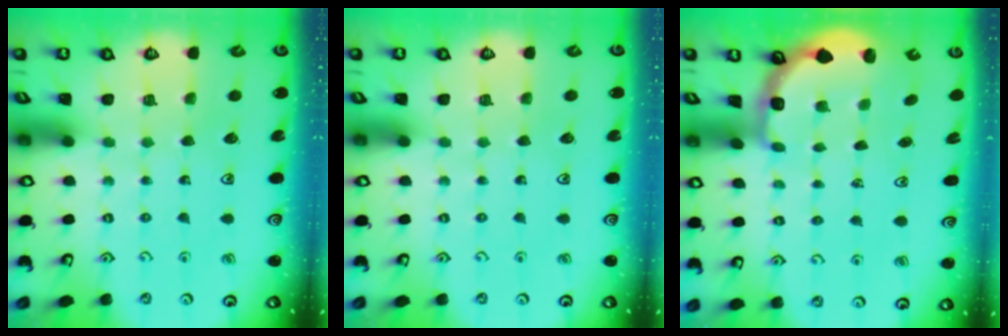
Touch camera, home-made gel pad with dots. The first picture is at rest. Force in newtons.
{"total": 0.0}
{"total": 2.7, "press": 2.1, "slide": 1.7}